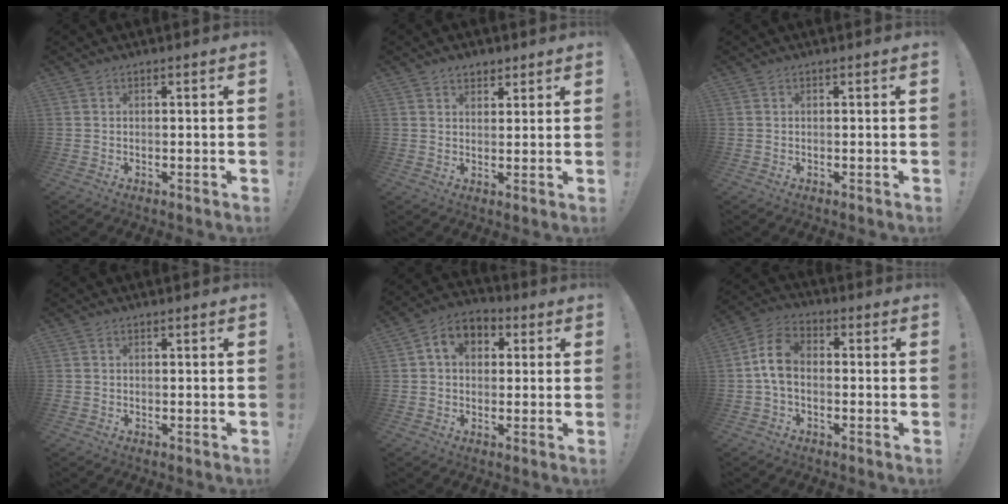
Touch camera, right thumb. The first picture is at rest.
{"total": 3.4, "force": [2.5, 2.2, 0.8], "torque": [-0.002, -0.012, 0.044]}
{"total": 0.0}
{"total": 0.6, "force": [0.1, 0.6, -0.2], "torque": [0.002, 0.003, 0.002]}
{"total": 7.3, "force": [1.6, 5.5, 4.6], "torque": [-0.075, 0.007, 0.031]}
{"total": 9.0, "force": [-0.2, 5.9, 6.7], "torque": [-0.129, 0.011, 0.001]}